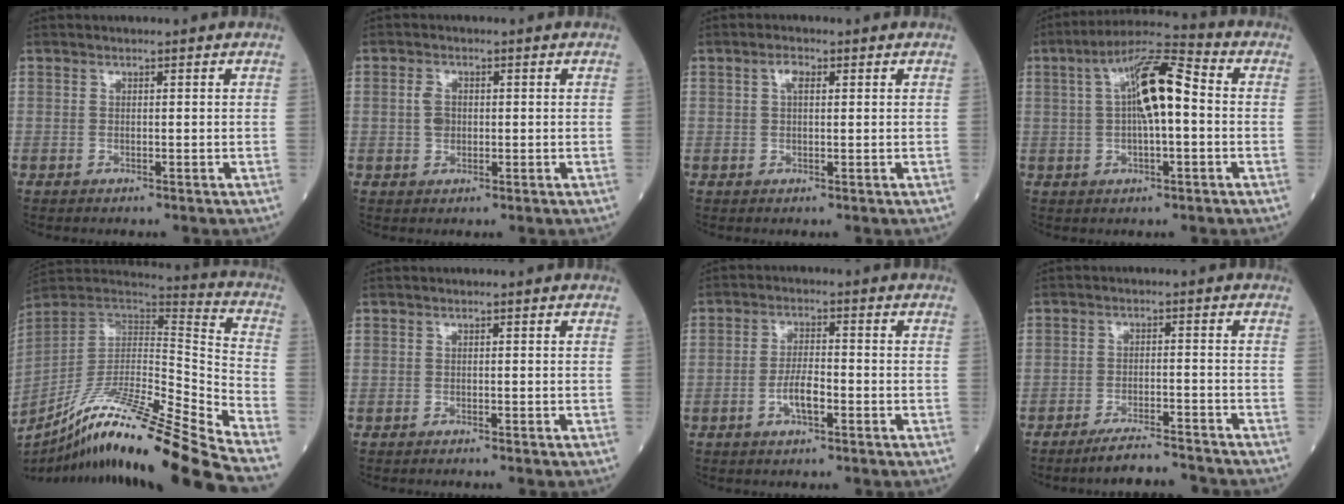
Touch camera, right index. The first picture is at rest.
{"total": 2.3, "force": [0.0, 1.6, 1.7], "torque": [-0.033, 0.004, 0.000]}
{"total": 1.9, "force": [0.7, 0.8, 1.6], "torque": [-0.033, 0.005, 0.012]}
{"total": 10.6, "force": [1.0, 2.2, 10.4], "torque": [-0.189, 0.028, 0.012]}
{"total": 26.3, "force": [-21.2, -2.0, 15.4], "torque": [-0.237, -0.035, -0.365]}
{"total": 0.6, "force": [-0.6, -0.1, 0.1], "torque": [0.000, 0.000, -0.011]}
{"total": 4.2, "force": [-1.7, 1.1, 3.7], "torque": [-0.072, 0.005, -0.032]}
{"total": 7.1, "force": [-6.8, -0.1, 2.0], "torque": [-0.029, -0.007, -0.113]}